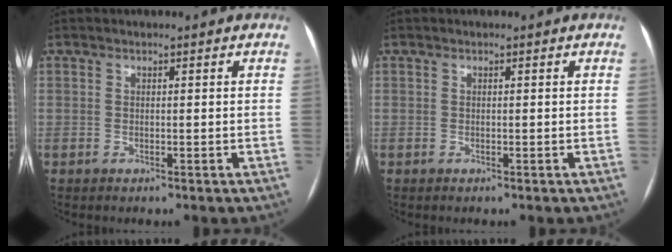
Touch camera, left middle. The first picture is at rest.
{"total": 0.0}